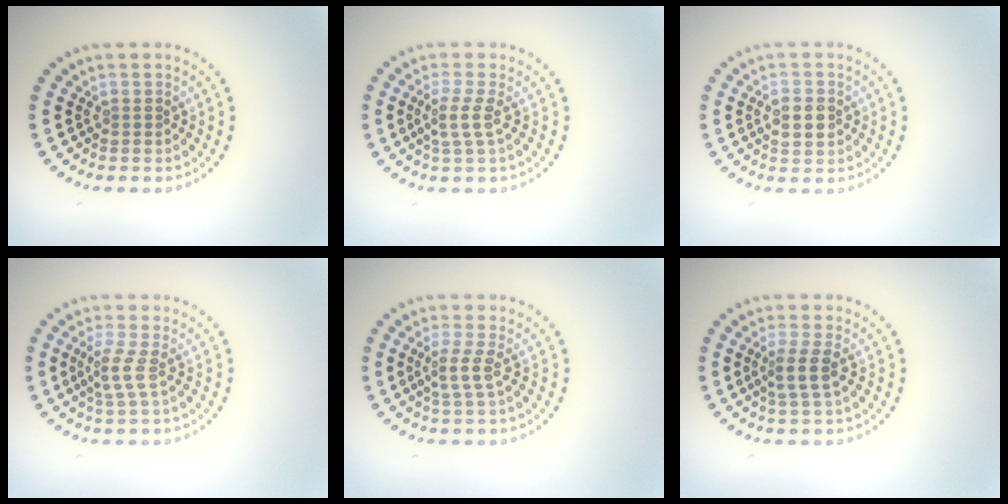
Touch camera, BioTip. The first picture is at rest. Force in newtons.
{"total": 2.3, "press": 1.7, "slide": 1.5}
{"total": 2.5, "press": 2.5, "slide": 0.2}
{"total": 2.1, "press": 1.5, "slide": 1.5}
{"total": 1.9, "press": 1.5, "slide": 1.2}
{"total": 2.2, "press": 1.8, "slide": 1.3}